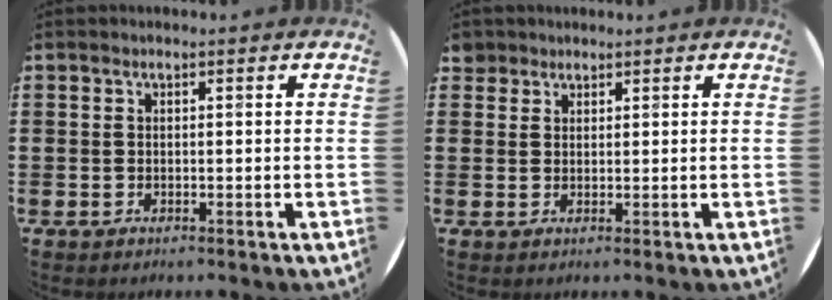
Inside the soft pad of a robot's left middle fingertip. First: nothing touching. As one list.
[{"total": 1.0, "force": [0.9, 0.5, 0.0], "torque": [-0.002, 0.002, 0.018]}]